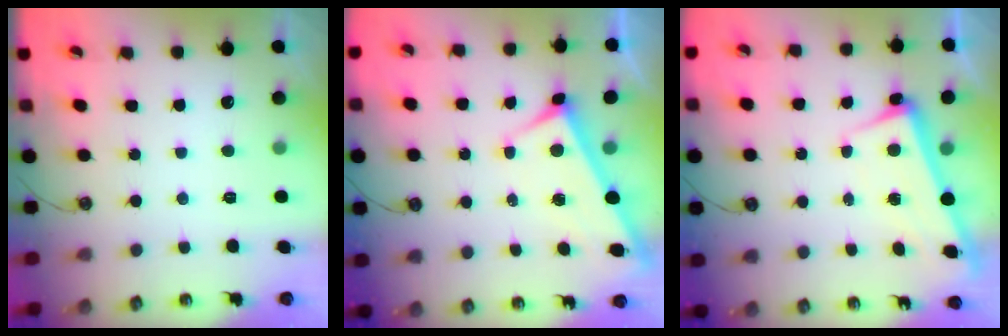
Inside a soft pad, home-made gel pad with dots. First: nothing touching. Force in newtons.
{"total": 3.9, "press": 3.9, "slide": 0.2}
{"total": 2.4, "press": 2.2, "slide": 0.8}